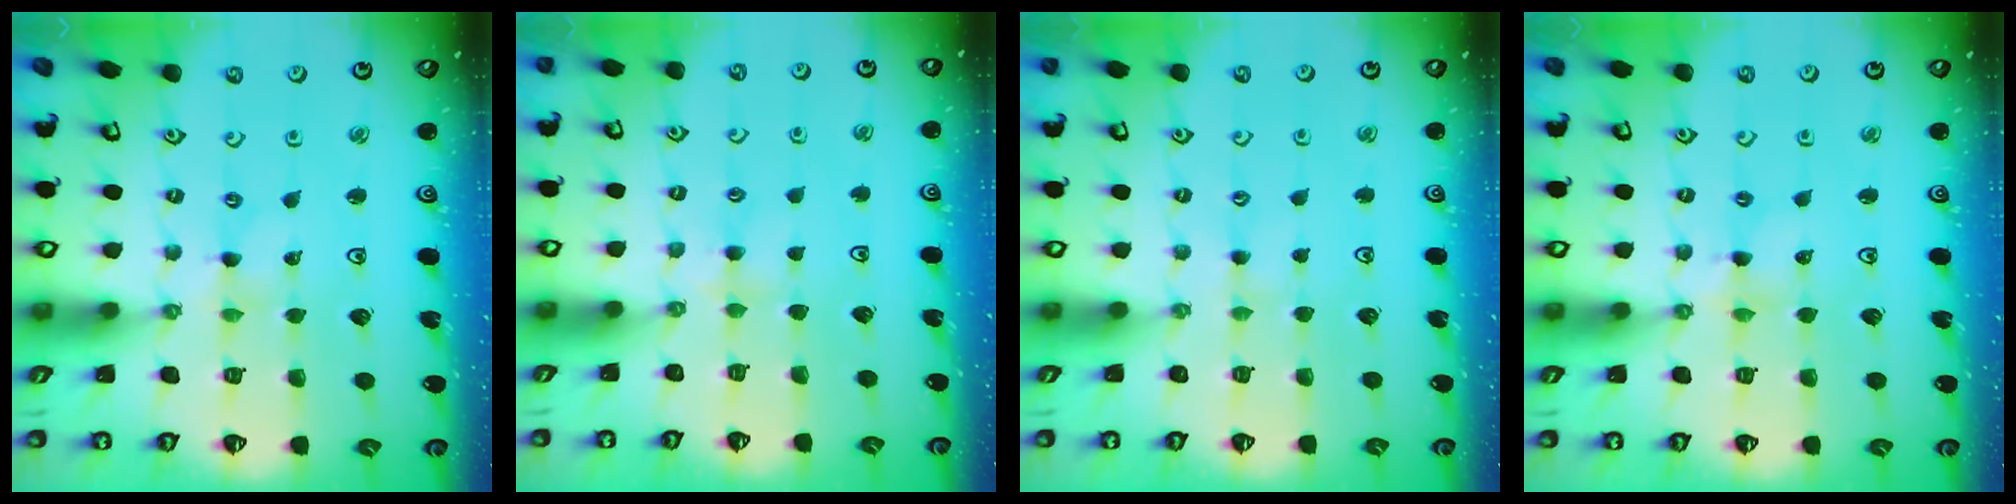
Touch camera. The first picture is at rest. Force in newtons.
{"total": 3.1, "press": 3.1, "slide": 0.5}
{"total": 1.7, "press": 1.7, "slide": 0.3}
{"total": 2.6, "press": 2.6, "slide": 0.2}